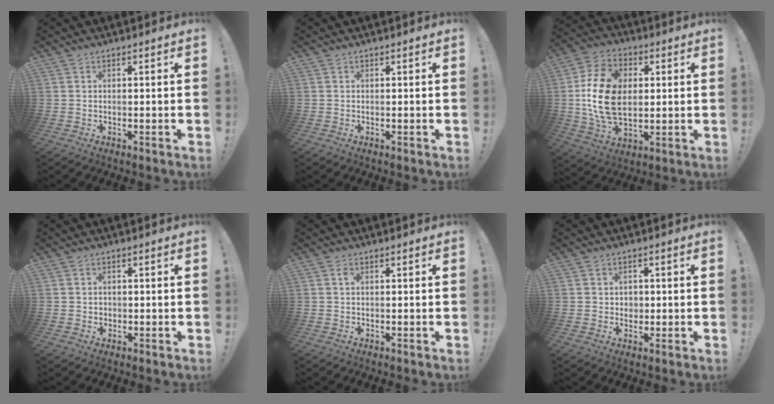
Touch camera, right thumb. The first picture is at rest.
{"total": 0.0}
{"total": 19.3, "force": [1.2, 13.3, 13.9], "torque": [-0.259, 0.007, 0.023]}
{"total": 1.3, "force": [0.1, 1.3, 0.3], "torque": [-0.002, -0.001, 0.000]}
{"total": 1.0, "force": [0.2, 0.5, 0.8], "torque": [-0.010, 0.000, 0.000]}
{"total": 2.5, "force": [0.5, 2.4, 0.4], "torque": [-0.002, -0.004, 0.007]}